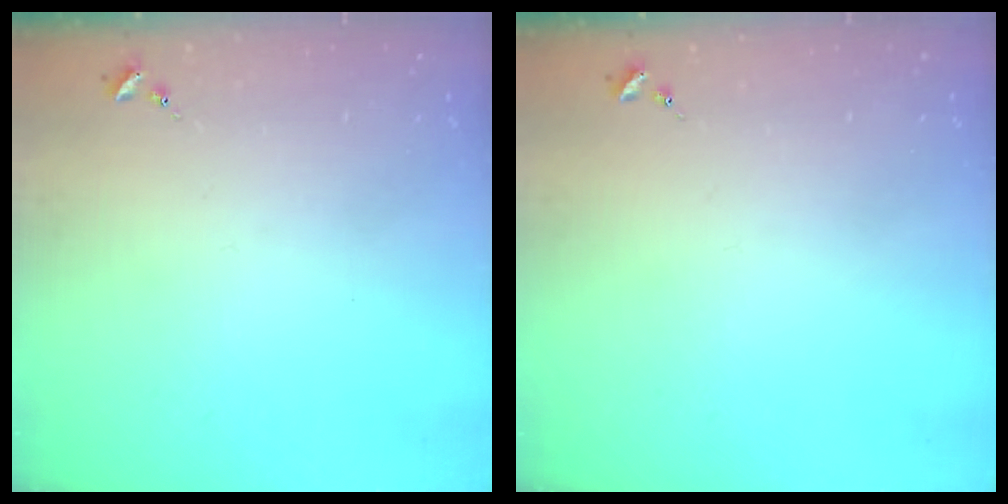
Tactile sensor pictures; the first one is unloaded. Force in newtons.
{"total": 0.0}